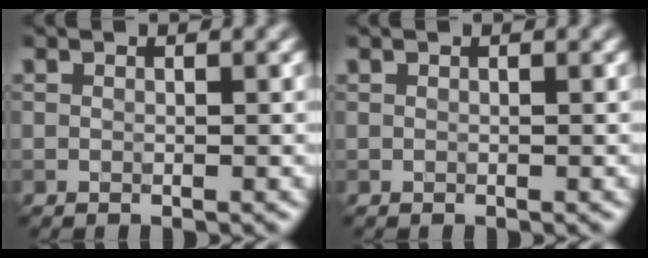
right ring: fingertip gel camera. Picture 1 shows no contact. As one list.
[{"total": 0.0}]